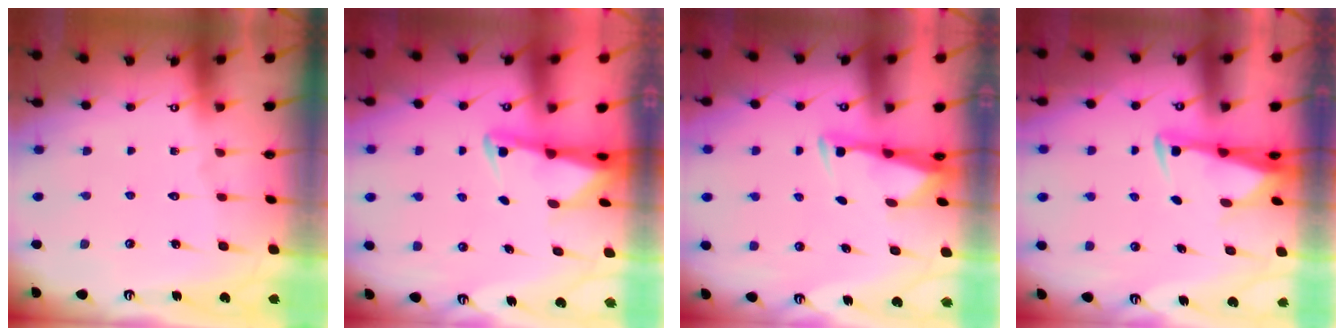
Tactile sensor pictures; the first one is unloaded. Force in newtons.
{"total": 2.3, "press": 2.2, "slide": 0.6}
{"total": 3.2, "press": 3.1, "slide": 0.8}
{"total": 2.9, "press": 2.9, "slide": 0.7}